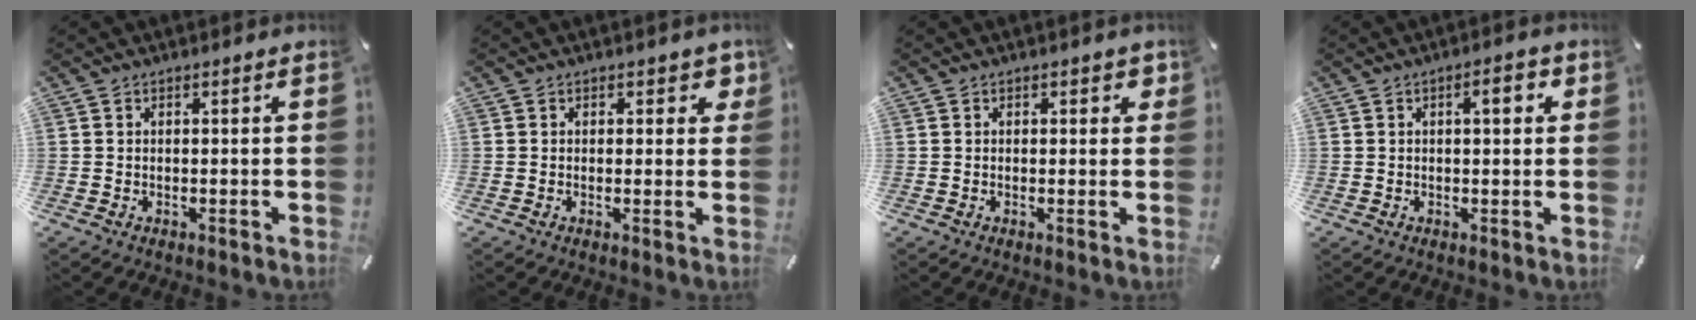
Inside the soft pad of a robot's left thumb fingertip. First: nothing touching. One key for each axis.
{"total": 2.8, "fx": 1.2, "fy": 1.7, "fz": 1.8, "tx": -0.008, "ty": -0.006, "tz": 0.013}
{"total": 1.5, "fx": 0.3, "fy": 0.9, "fz": 1.1, "tx": -0.005, "ty": -0.002, "tz": 0.001}
{"total": 4.4, "fx": 1.3, "fy": 1.4, "fz": 4.0, "tx": -0.056, "ty": -0.001, "tz": 0.013}